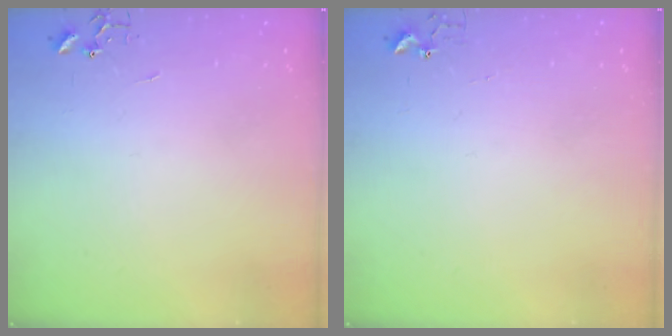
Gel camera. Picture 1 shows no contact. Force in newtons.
{"total": 2.7, "press": 2.7, "slide": 0.3}